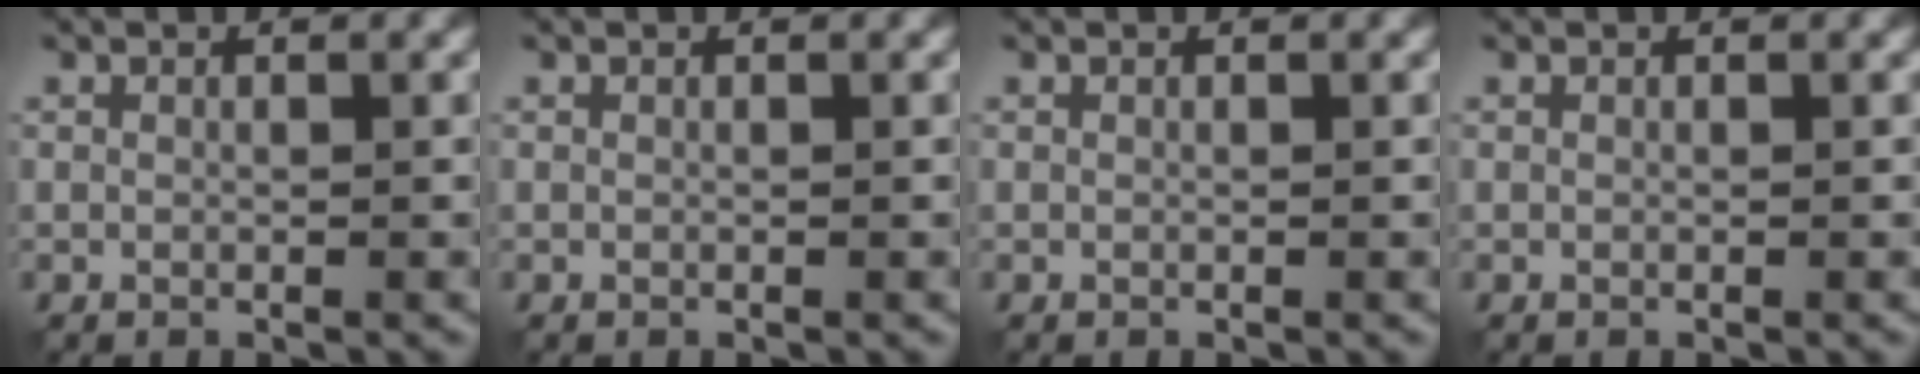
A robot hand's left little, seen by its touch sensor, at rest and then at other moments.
{"total": 0.0}
{"total": 0.0}
{"total": 0.0}